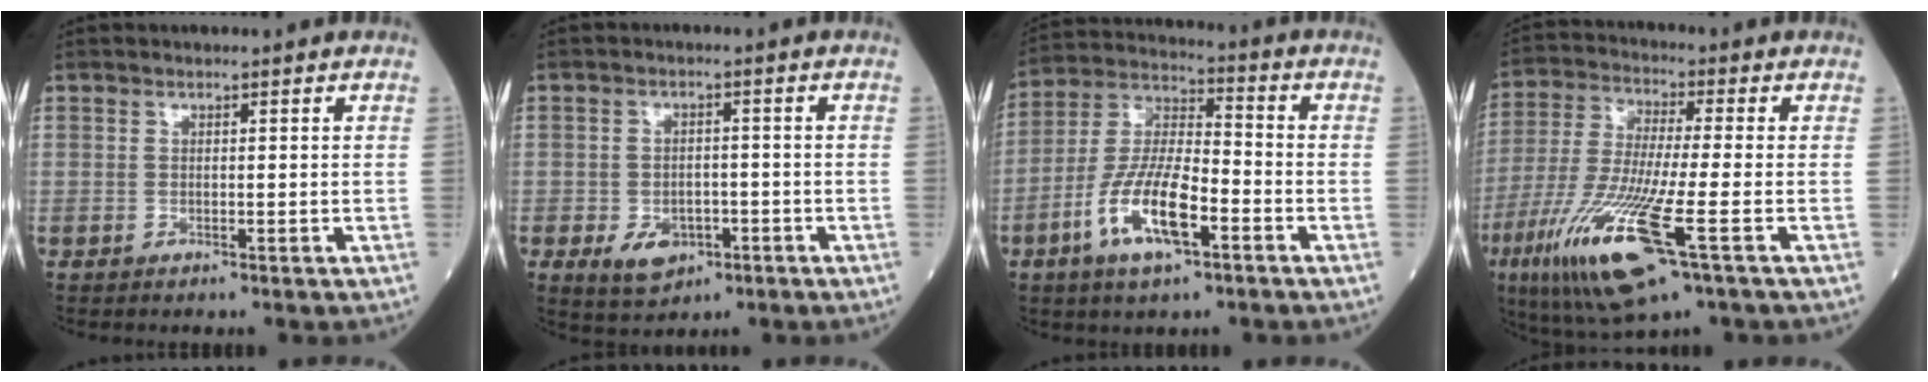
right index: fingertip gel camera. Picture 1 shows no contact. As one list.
[{"total": 5.7, "force": [-2.4, 3.9, 3.4], "torque": [-0.055, 0.002, -0.030]}, {"total": 12.6, "force": [-5.3, 3.5, 10.8], "torque": [-0.226, -0.001, -0.099]}, {"total": 16.7, "force": [-7.1, 1.6, 15.0], "torque": [-0.330, -0.044, -0.131]}]